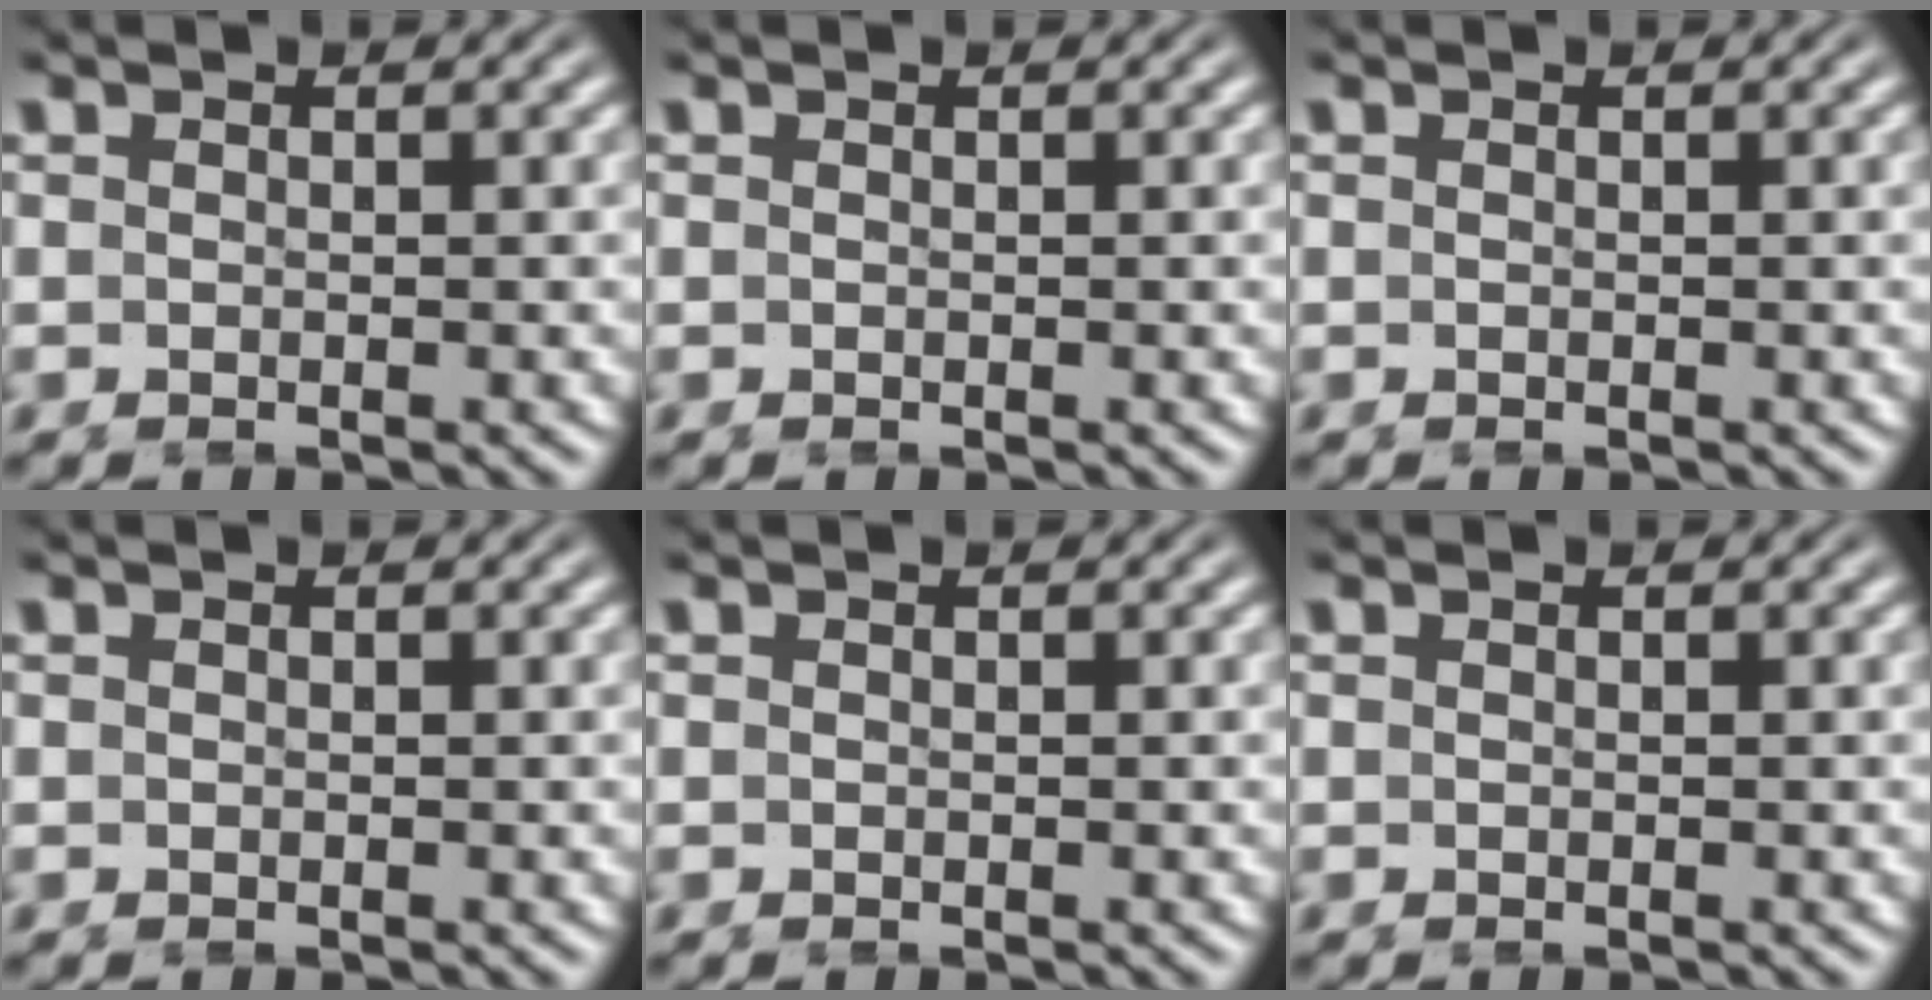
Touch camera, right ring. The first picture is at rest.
{"total": 0.0}
{"total": 0.0}
{"total": 0.0}
{"total": 0.0}
{"total": 0.0}